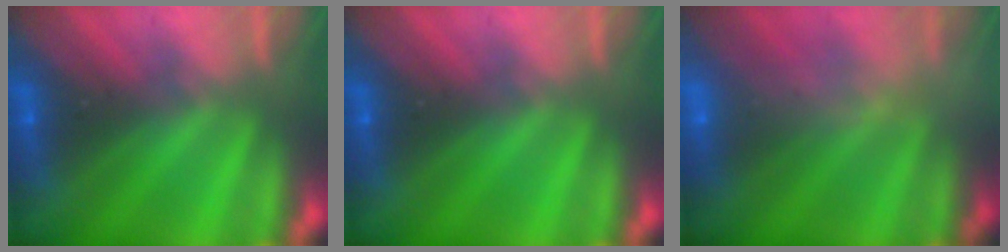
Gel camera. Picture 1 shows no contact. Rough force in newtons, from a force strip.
{"total": 0.0}
{"total": 2.6}